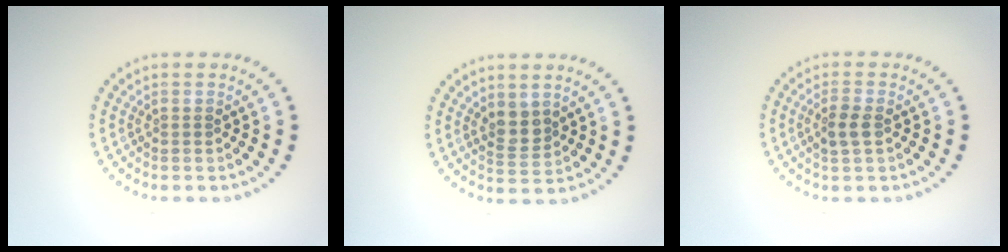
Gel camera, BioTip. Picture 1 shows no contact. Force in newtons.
{"total": 2.0, "press": 1.8, "slide": 0.9}
{"total": 1.8, "press": 1.8, "slide": 0.4}